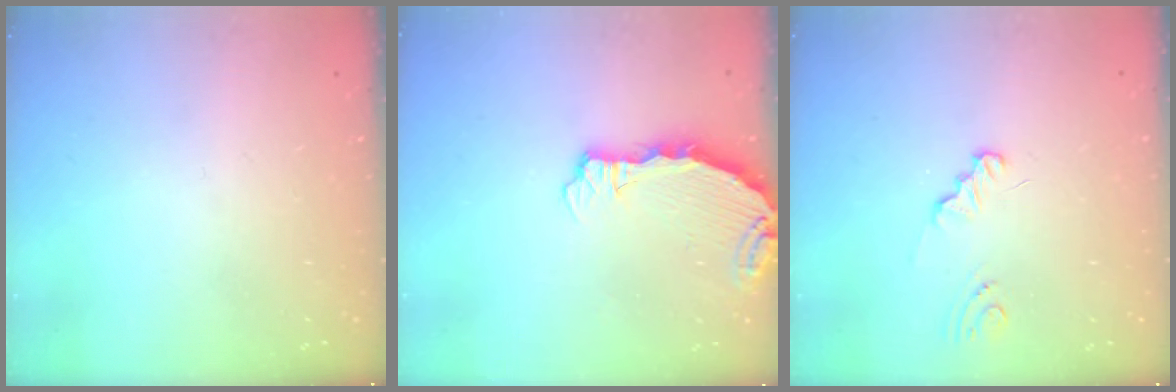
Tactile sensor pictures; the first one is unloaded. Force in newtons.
{"total": 4.9, "press": 4.5, "slide": 1.7}
{"total": 1.5, "press": 1.4, "slide": 0.1}